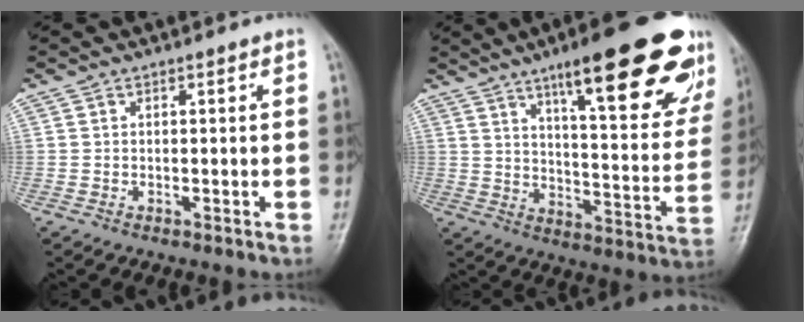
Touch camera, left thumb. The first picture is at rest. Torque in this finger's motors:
{"motor_torque": [2.73, 1.73, 1.64, -1.13, 0.31]}